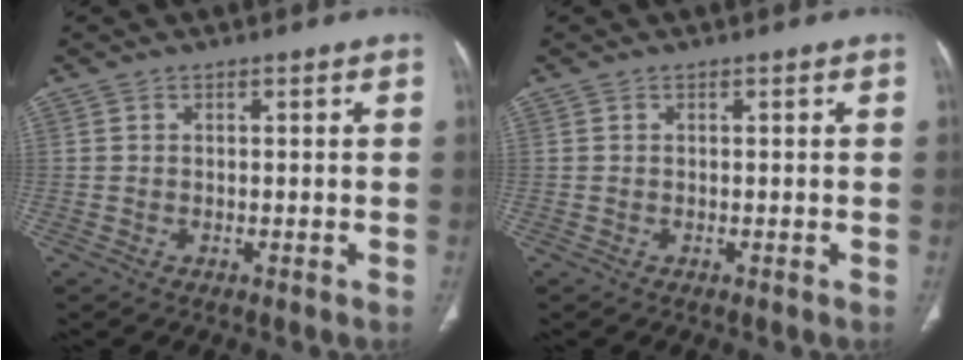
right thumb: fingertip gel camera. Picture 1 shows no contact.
{"total": 0.0}